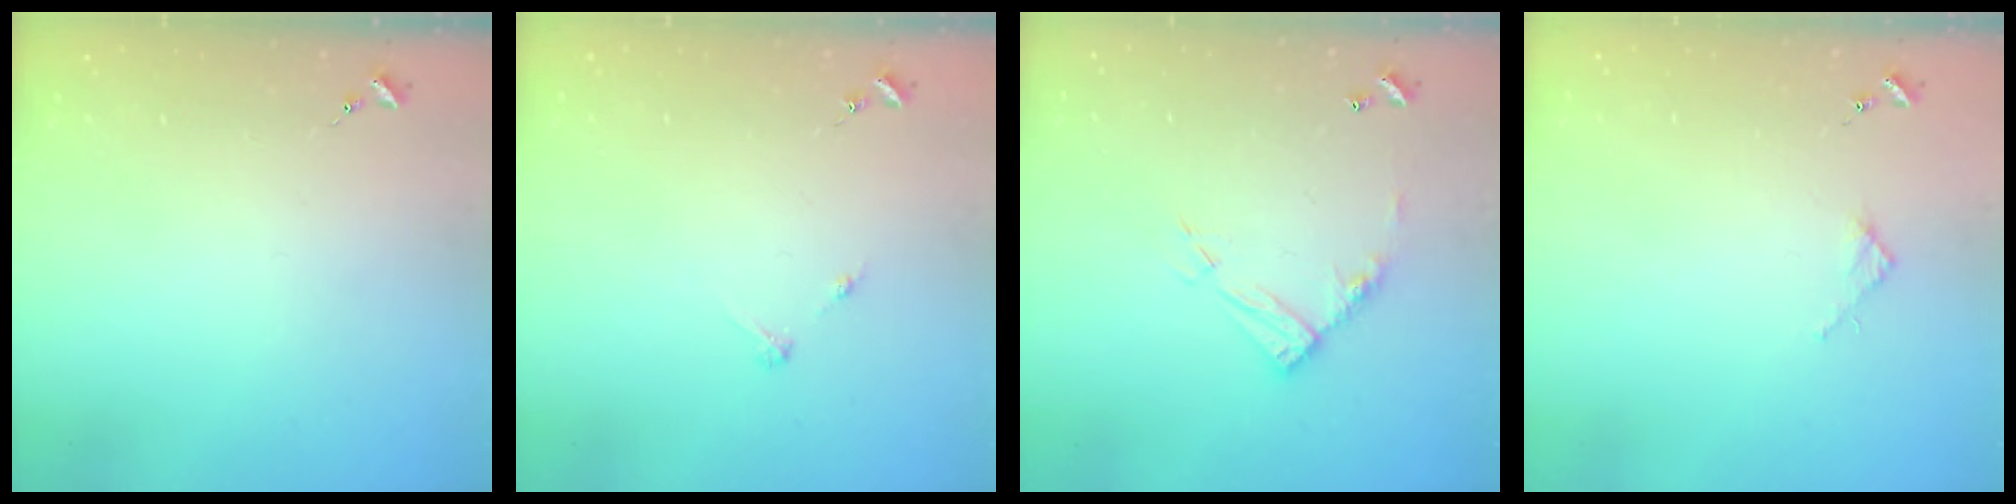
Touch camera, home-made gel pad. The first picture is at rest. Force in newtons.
{"total": 2.7, "press": 2.7, "slide": 0.3}
{"total": 12.2, "press": 12.1, "slide": 0.9}
{"total": 2.7, "press": 2.7, "slide": 0.3}